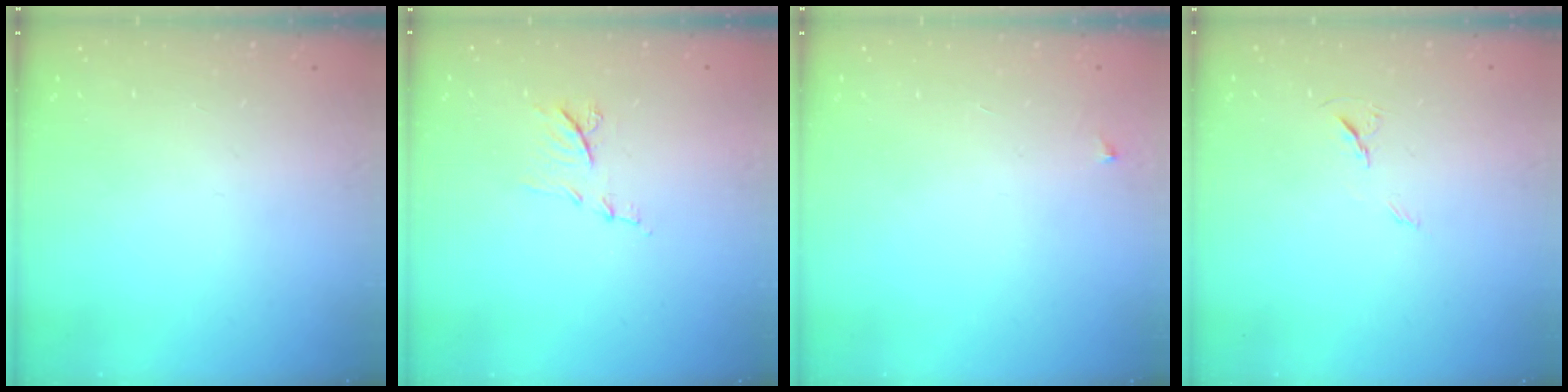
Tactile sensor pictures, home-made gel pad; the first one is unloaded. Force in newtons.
{"total": 6.9, "press": 6.9, "slide": 0.5}
{"total": 3.2, "press": 3.2, "slide": 0.5}
{"total": 5.8, "press": 5.4, "slide": 2.2}